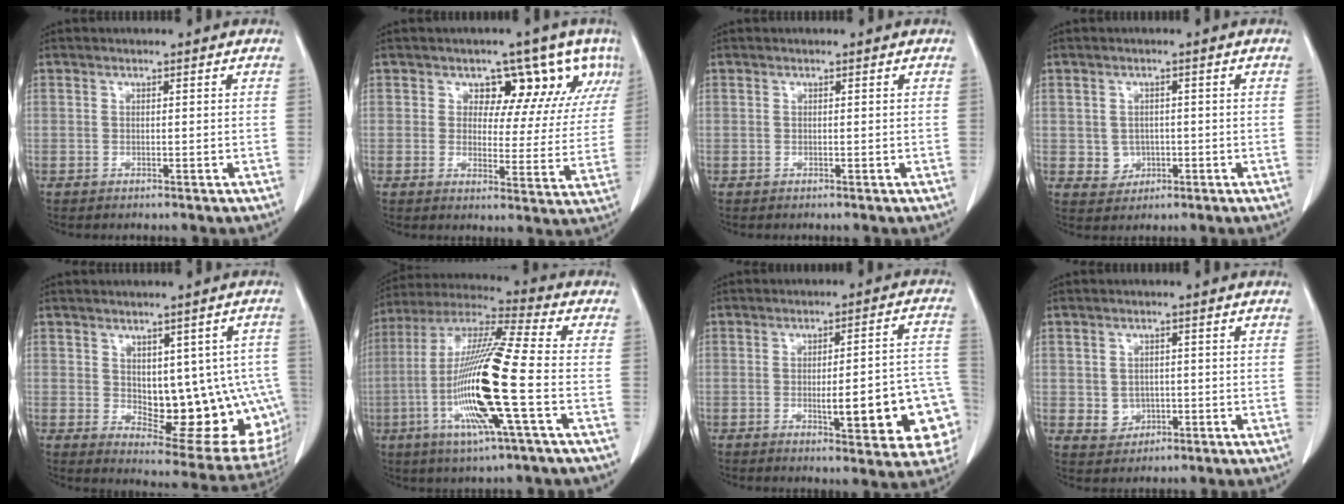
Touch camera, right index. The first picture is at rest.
{"total": 11.1, "force": [6.4, 7.0, 5.8], "torque": [-0.047, 0.006, 0.063]}
{"total": 0.0}
{"total": 3.3, "force": [-0.4, 3.2, 0.8], "torque": [-0.003, 0.005, 0.003]}
{"total": 16.0, "force": [-1.0, 7.8, 13.9], "torque": [-0.130, 0.007, 0.012]}
{"total": 18.3, "force": [-4.4, 0.2, 17.8], "torque": [-0.365, -0.012, -0.092]}
{"total": 14.8, "force": [-4.1, 2.9, 14.0], "torque": [-0.110, 0.030, -0.039]}
{"total": 3.6, "force": [-0.4, 3.4, 1.1], "torque": [-0.010, 0.003, 0.005]}